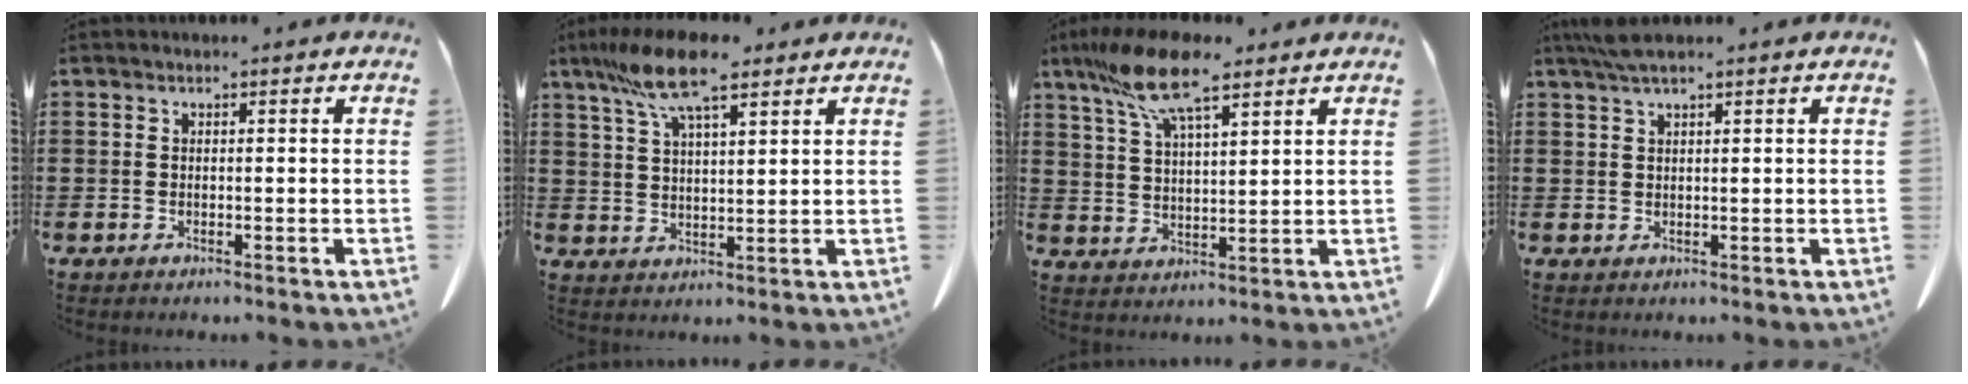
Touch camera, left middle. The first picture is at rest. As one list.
[{"total": 9.9, "force": [6.8, 2.4, 6.8], "torque": [-0.147, -0.005, 0.123]}, {"total": 10.6, "force": [7.4, 2.5, 7.1], "torque": [-0.155, -0.009, 0.136]}, {"total": 2.7, "force": [1.9, 0.2, 1.9], "torque": [-0.040, 0.001, 0.036]}]